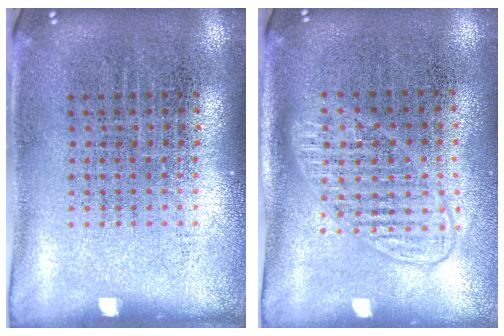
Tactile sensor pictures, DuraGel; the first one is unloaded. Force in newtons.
{"total": 1.5, "press": 1.3, "slide": 0.7}